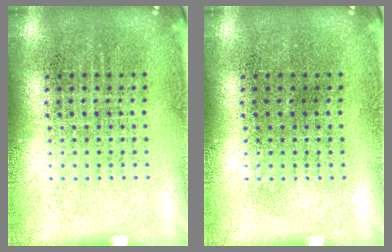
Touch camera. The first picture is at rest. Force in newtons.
{"total": 0.0}